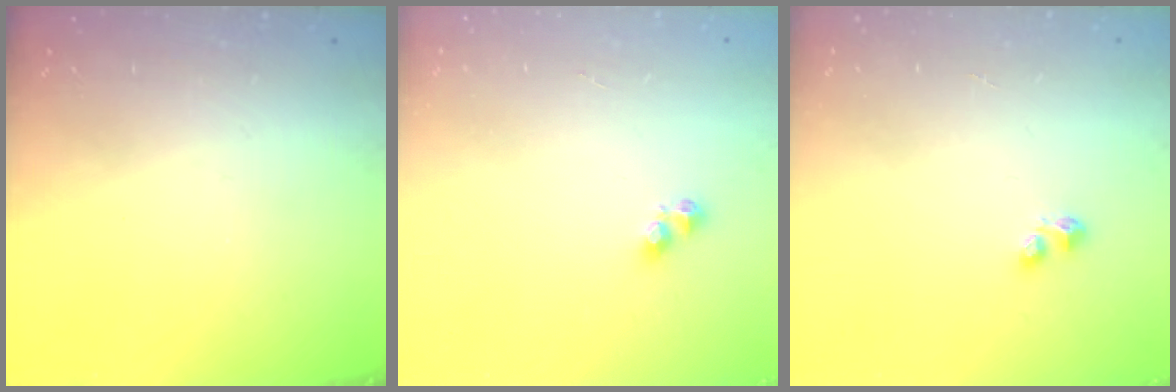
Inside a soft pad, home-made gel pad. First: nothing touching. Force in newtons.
{"total": 3.5, "press": 3.5, "slide": 0.4}
{"total": 2.9, "press": 2.8, "slide": 0.6}